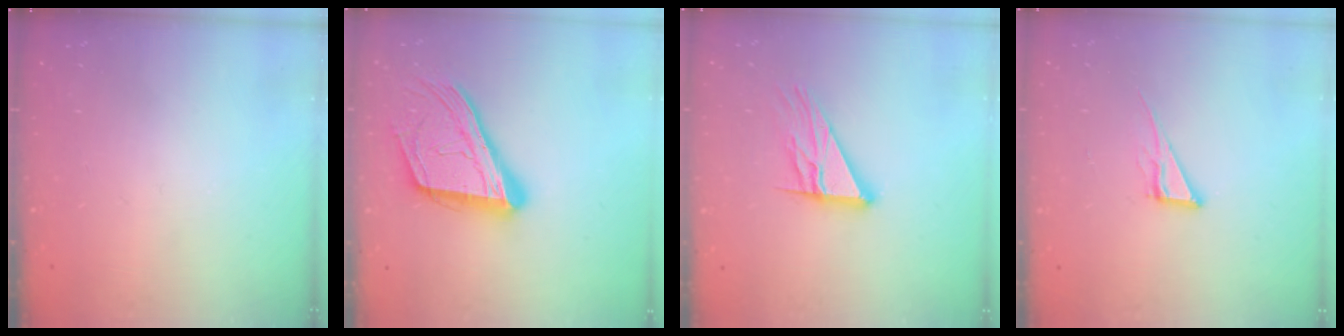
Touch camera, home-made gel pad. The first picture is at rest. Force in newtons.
{"total": 21.0, "press": 20.8, "slide": 2.7}
{"total": 11.7, "press": 11.7, "slide": 0.9}
{"total": 6.8, "press": 6.8, "slide": 0.2}